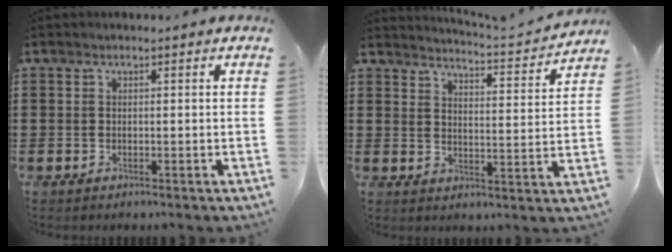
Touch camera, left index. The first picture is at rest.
{"total": 3.3, "force": [3.2, -0.7, 0.5], "torque": [-0.020, -0.034, 0.047]}